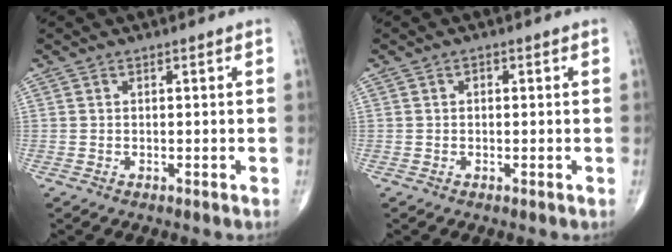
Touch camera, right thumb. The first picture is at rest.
{"total": 0.7, "force": [0.1, 0.5, 0.4], "torque": [-0.001, 0.002, 0.000]}